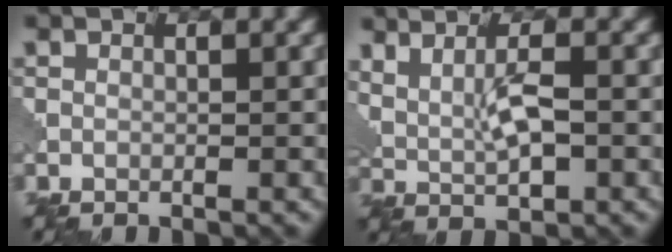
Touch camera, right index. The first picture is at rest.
{"total": 3.2, "force": [1.1, 1.0, 2.8], "torque": [-0.059, -0.007, 0.025]}